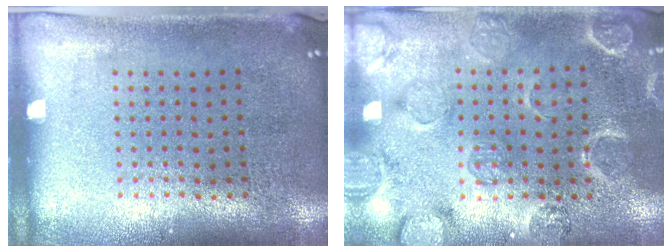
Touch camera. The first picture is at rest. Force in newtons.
{"total": 2.3, "press": 2.2, "slide": 0.6}